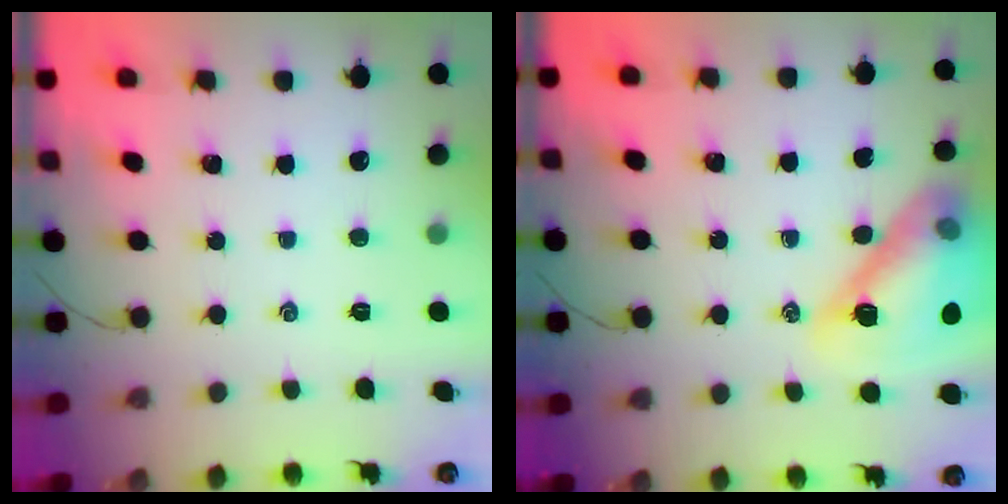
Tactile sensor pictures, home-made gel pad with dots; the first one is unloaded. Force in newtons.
{"total": 19.4, "press": 19.2, "slide": 2.6}